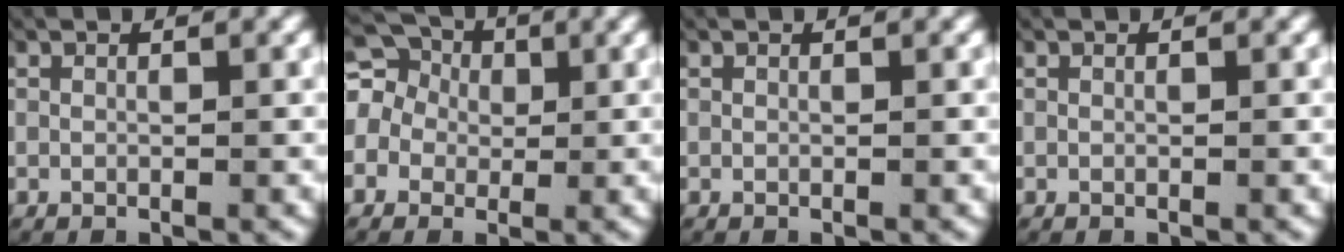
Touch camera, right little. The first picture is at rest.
{"total": 8.7, "force": [1.1, 8.0, 3.4], "torque": [-0.086, -0.005, 0.005]}
{"total": 0.0}
{"total": 0.0}